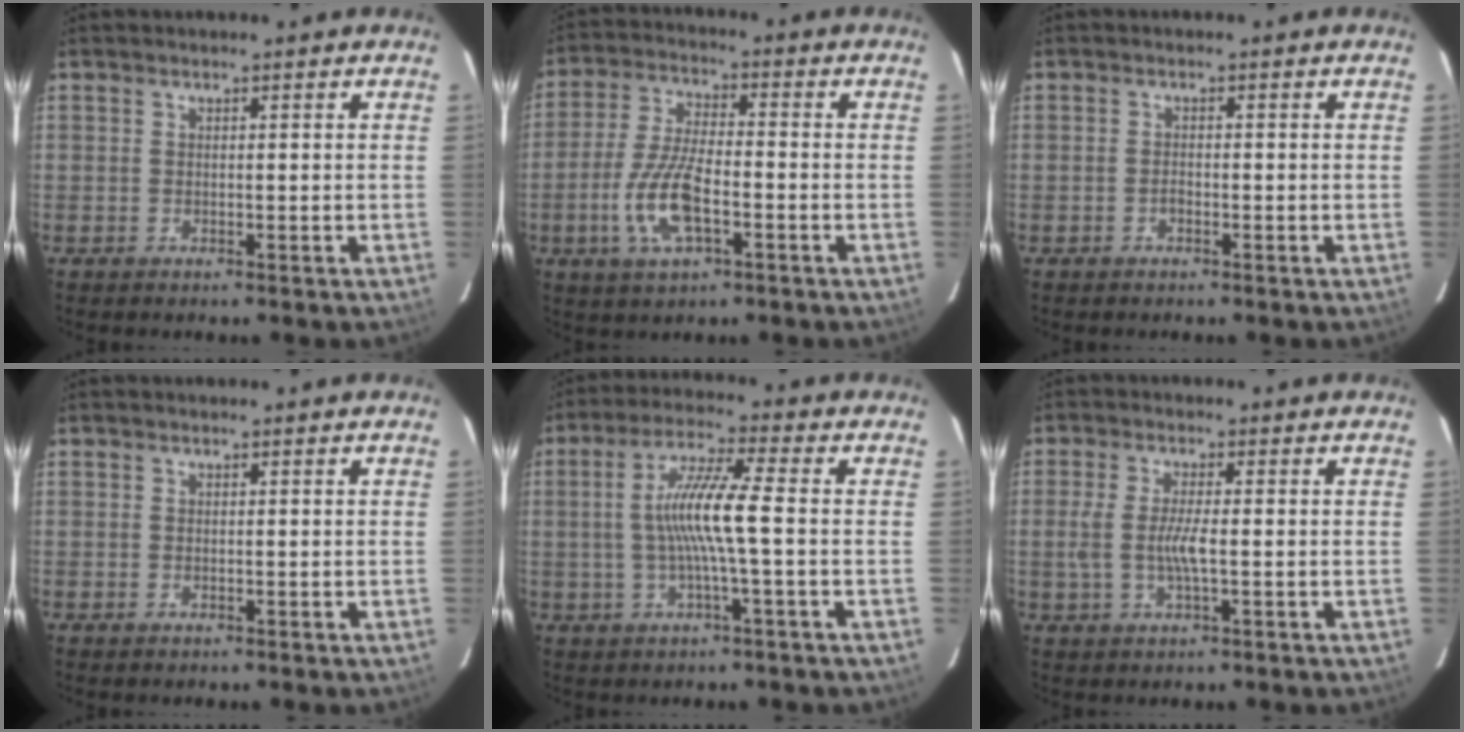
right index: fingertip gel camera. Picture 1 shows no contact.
{"total": 10.9, "force": [-3.9, 3.7, 9.4], "torque": [-0.200, -0.003, -0.076]}
{"total": 0.9, "force": [-0.6, 0.4, 0.4], "torque": [-0.007, 0.002, -0.013]}
{"total": 0.0}
{"total": 9.0, "force": [-0.9, -0.4, 8.9], "torque": [-0.177, 0.006, -0.016]}
{"total": 5.0, "force": [-0.8, 0.6, 4.9], "torque": [-0.099, -0.004, -0.014]}